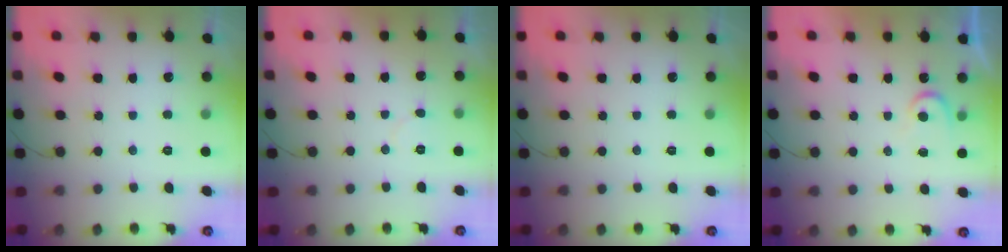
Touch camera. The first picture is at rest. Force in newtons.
{"total": 3.8, "press": 3.8, "slide": 0.3}
{"total": 0.0}
{"total": 5.4, "press": 5.4, "slide": 0.5}